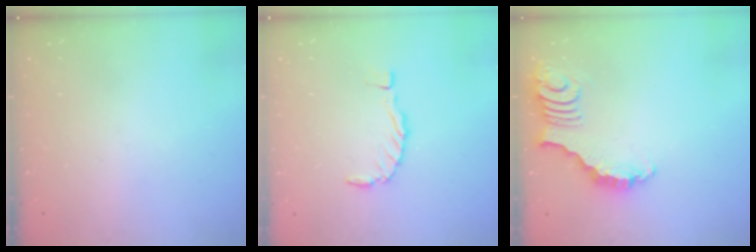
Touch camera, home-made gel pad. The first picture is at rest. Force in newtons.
{"total": 0.7, "press": 0.7, "slide": 0.2}
{"total": 3.6, "press": 3.5, "slide": 0.7}